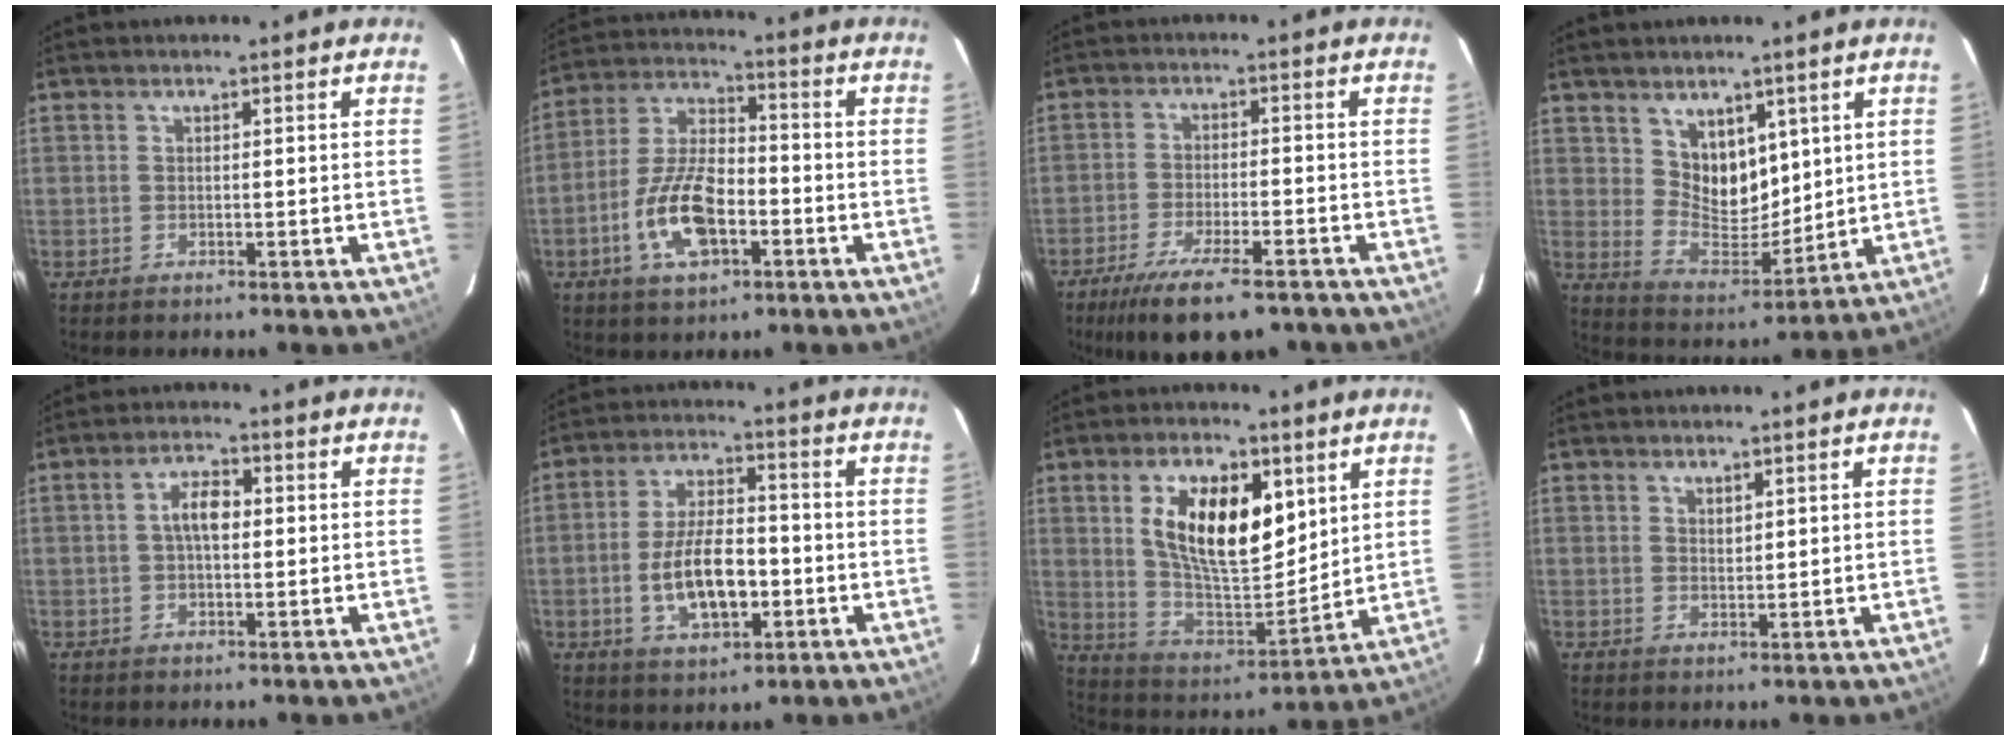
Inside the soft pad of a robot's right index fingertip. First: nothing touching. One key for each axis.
{"total": 12.7, "fx": -4.7, "fy": 5.8, "fz": 10.3, "tx": -0.217, "ty": 0.005, "tz": -0.084}
{"total": 13.6, "fx": -10.0, "fy": 3.8, "fz": 8.5, "tx": -0.177, "ty": -0.036, "tz": -0.162}
{"total": 9.4, "fx": 4.9, "fy": 6.6, "fz": 4.6, "tx": -0.071, "ty": -0.003, "tz": 0.105}
{"total": 4.4, "fx": 0.3, "fy": 2.2, "fz": 3.8, "tx": -0.071, "ty": 0.014, "tz": 0.005}
{"total": 11.8, "fx": -2.8, "fy": 5.4, "fz": 10.1, "tx": -0.197, "ty": 0.005, "tz": -0.040}
{"total": 16.8, "fx": 5.9, "fy": 8.0, "fz": 13.6, "tx": -0.246, "ty": 0.005, "tz": 0.115}
{"total": 1.6, "fx": 1.1, "fy": 0.8, "fz": 0.8, "tx": -0.011, "ty": 0.001, "tz": 0.020}